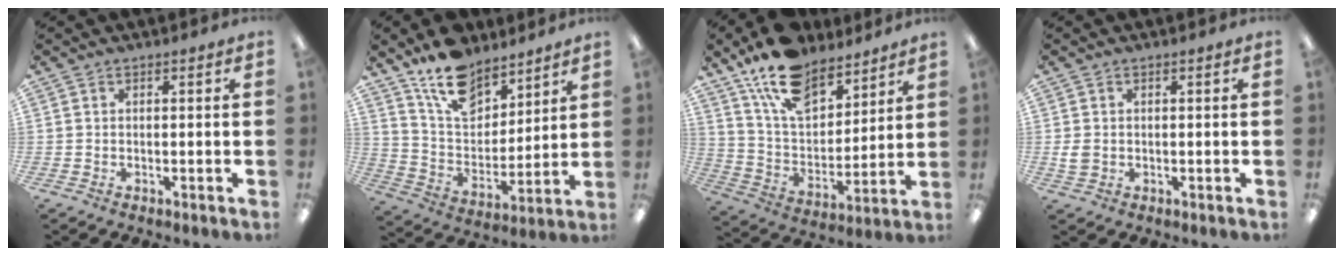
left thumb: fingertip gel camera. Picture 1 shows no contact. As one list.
[{"total": 14.8, "force": [11.6, 7.4, 5.5], "torque": [-0.103, -0.070, 0.217]}, {"total": 17.3, "force": [13.1, 8.4, 7.6], "torque": [-0.147, -0.071, 0.240]}, {"total": 2.8, "force": [0.2, 2.3, 1.6], "torque": [-0.021, 0.003, 0.003]}]